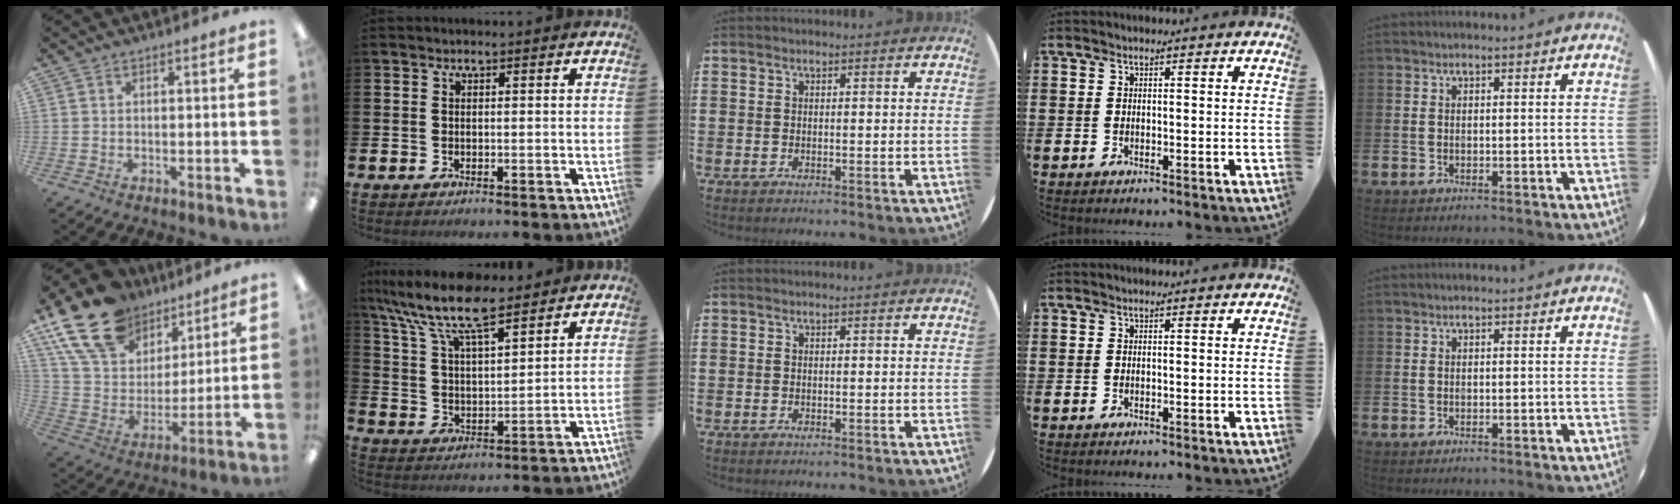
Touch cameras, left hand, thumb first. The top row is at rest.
{"thumb": {"total": 20.9, "force": [14.1, 12.6, 9.0], "torque": [-0.180, -0.073, 0.264]}, "index": {"total": 10.3, "force": [8.5, 2.7, 5.1], "torque": [-0.125, -0.035, 0.151]}}